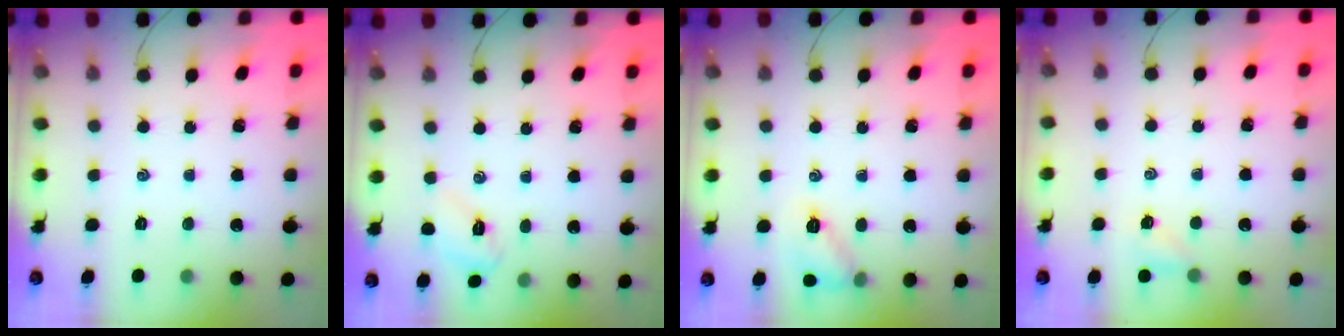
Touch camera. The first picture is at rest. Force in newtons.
{"total": 4.8, "press": 4.6, "slide": 1.2}
{"total": 8.7, "press": 8.7, "slide": 1.0}
{"total": 2.4, "press": 2.3, "slide": 0.9}